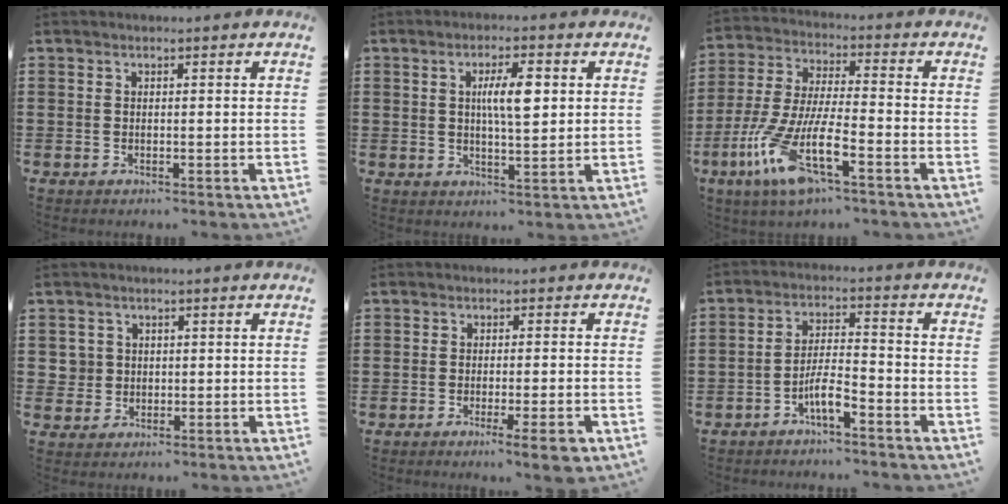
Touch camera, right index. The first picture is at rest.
{"total": 6.1, "force": [1.3, 1.7, 5.7], "torque": [-0.104, 0.007, 0.017]}
{"total": 11.6, "force": [-6.6, 1.9, 9.4], "torque": [-0.229, -0.024, -0.135]}
{"total": 2.4, "force": [0.3, 2.4, 0.4], "torque": [-0.020, 0.009, 0.004]}
{"total": 3.8, "force": [-2.1, 0.1, 3.2], "torque": [-0.049, -0.009, -0.032]}
{"total": 5.0, "force": [-3.2, 1.1, 3.7], "torque": [-0.085, 0.000, -0.064]}